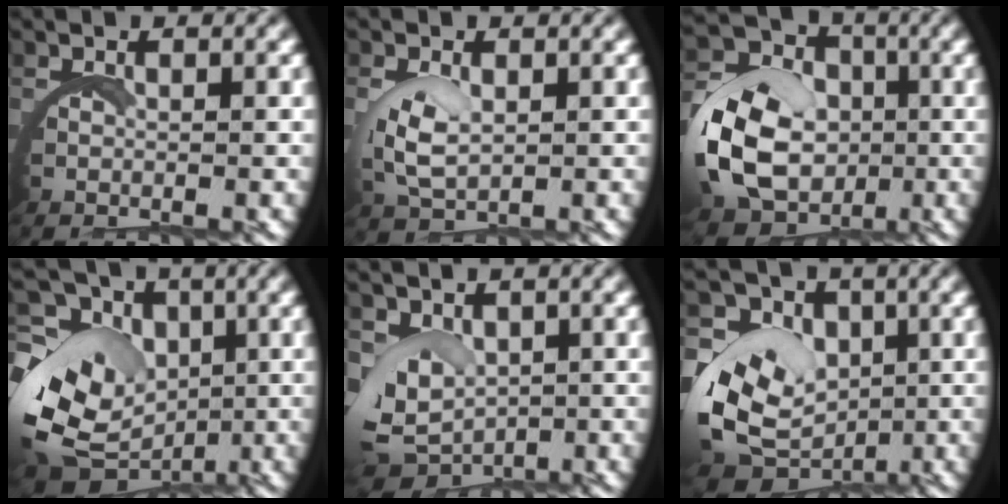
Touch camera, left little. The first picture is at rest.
{"total": 2.5, "force": [0.9, 1.1, 2.1], "torque": [-0.065, -0.009, 0.027]}
{"total": 9.1, "force": [-0.6, 7.1, 5.7], "torque": [-0.136, -0.017, -0.011]}
{"total": 10.9, "force": [-0.4, 8.6, 6.8], "torque": [-0.142, -0.041, 0.008]}
{"total": 5.3, "force": [0.1, 4.2, 3.2], "torque": [-0.100, -0.040, 0.022]}
{"total": 9.7, "force": [-0.1, 7.7, 5.9], "torque": [-0.139, -0.035, 0.007]}